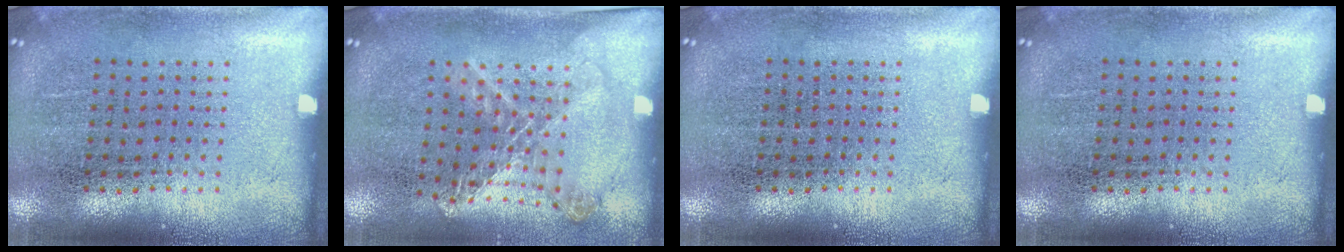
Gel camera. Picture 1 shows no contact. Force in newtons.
{"total": 1.1, "press": 1.1, "slide": 0.3}
{"total": 0.0}
{"total": 0.0}